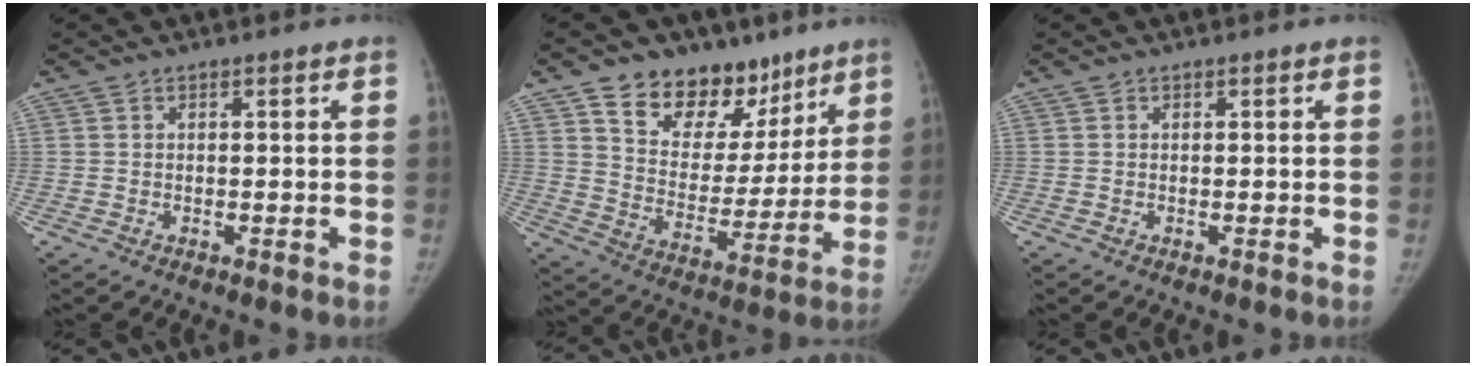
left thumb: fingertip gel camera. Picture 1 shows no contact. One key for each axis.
{"total": 18.2, "fx": 11.8, "fy": 11.5, "fz": 7.6, "tx": -0.056, "ty": -0.057, "tz": 0.192}
{"total": 0.0}